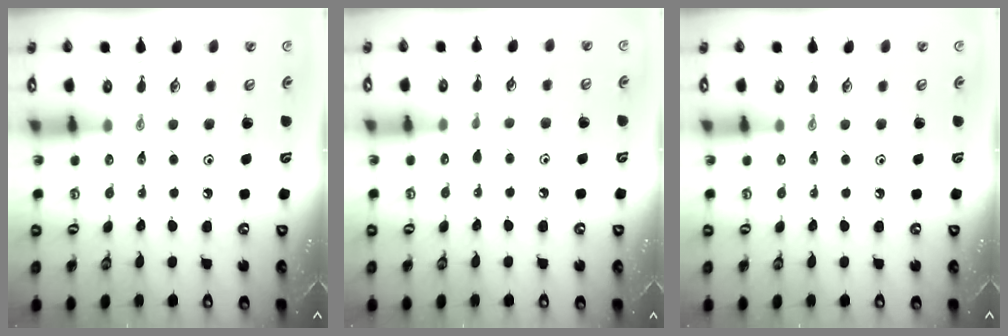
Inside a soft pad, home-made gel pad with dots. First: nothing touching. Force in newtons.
{"total": 4.9, "press": 4.9, "slide": 0.6}
{"total": 0.0}